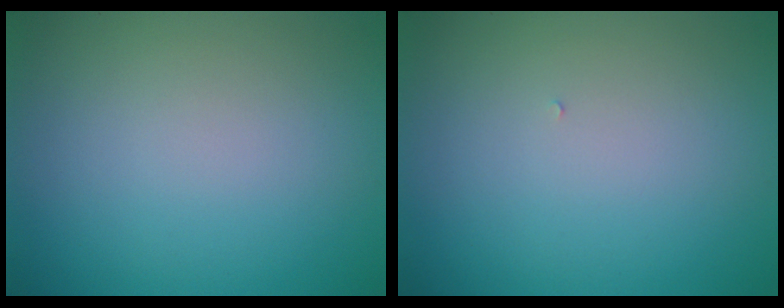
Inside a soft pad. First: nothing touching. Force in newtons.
{"total": 0.0}